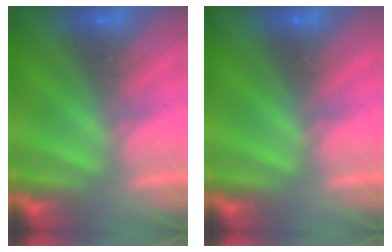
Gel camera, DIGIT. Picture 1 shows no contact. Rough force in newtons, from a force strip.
{"total": 0.0}